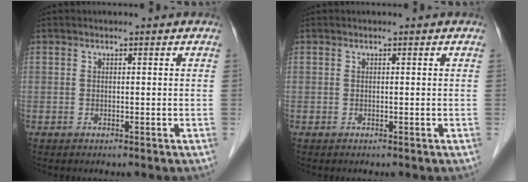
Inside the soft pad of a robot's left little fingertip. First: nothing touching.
{"total": 0.0}